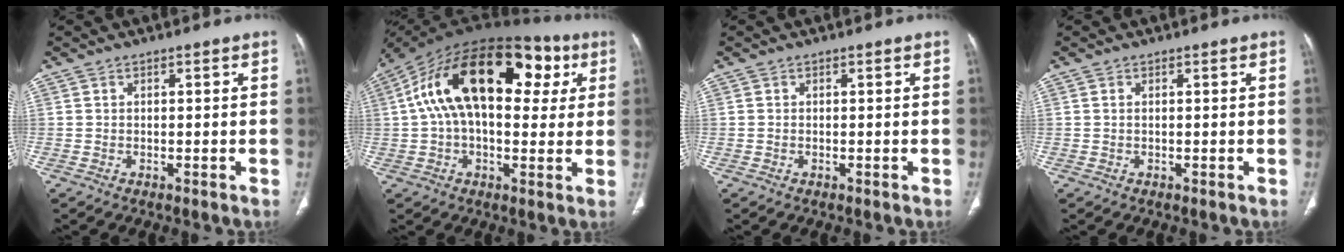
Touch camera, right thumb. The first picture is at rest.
{"total": 26.0, "force": [7.1, 14.3, 20.5], "torque": [-0.338, 0.055, 0.104]}
{"total": 0.0}
{"total": 0.0}